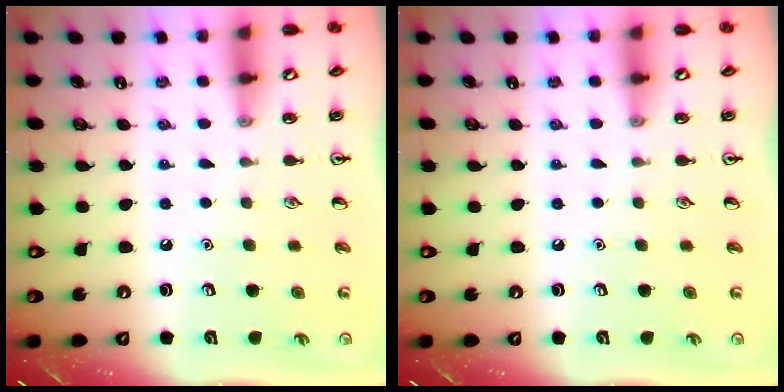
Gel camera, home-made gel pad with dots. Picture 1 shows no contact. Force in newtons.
{"total": 0.0}